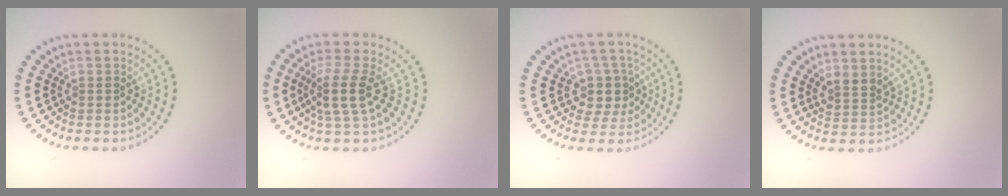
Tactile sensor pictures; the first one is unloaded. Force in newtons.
{"total": 3.4, "press": 2.6, "slide": 2.2}
{"total": 3.1, "press": 2.6, "slide": 1.7}
{"total": 1.8, "press": 1.5, "slide": 1.0}